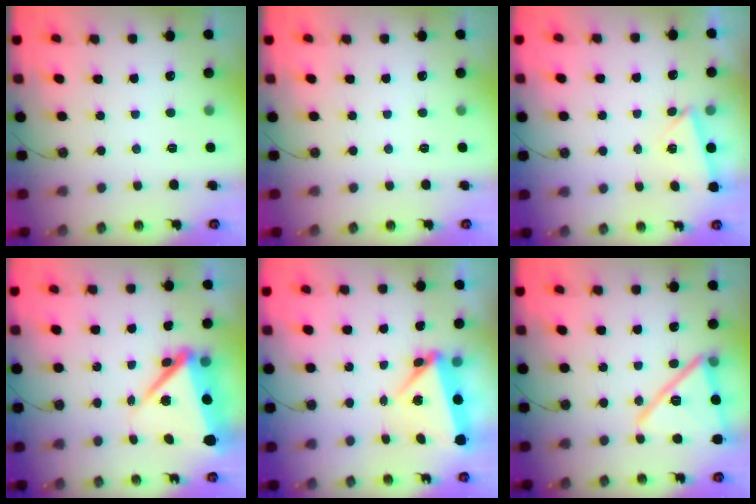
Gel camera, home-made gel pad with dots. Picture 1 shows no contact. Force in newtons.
{"total": 0.0}
{"total": 2.6, "press": 2.2, "slide": 1.4}
{"total": 10.7, "press": 10.6, "slide": 1.0}
{"total": 8.6, "press": 5.2, "slide": 6.8}
{"total": 17.8, "press": 16.4, "slide": 7.0}